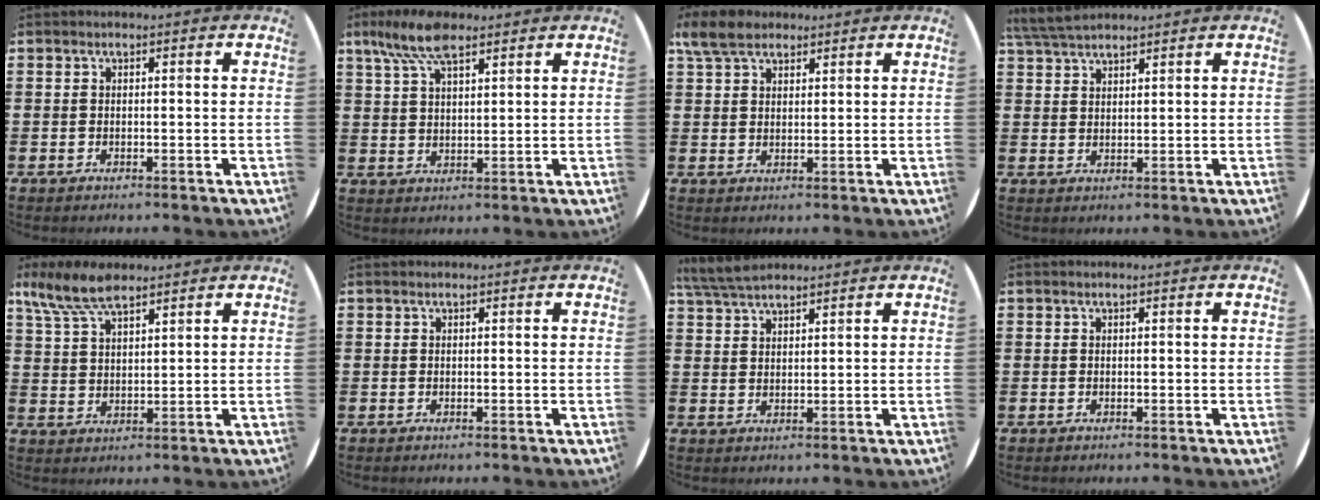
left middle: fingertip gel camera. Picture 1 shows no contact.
{"total": 7.8, "force": [5.4, 3.0, 4.7], "torque": [-0.098, -0.005, 0.097]}
{"total": 5.2, "force": [4.2, 2.2, 2.0], "torque": [-0.041, -0.002, 0.079]}
{"total": 4.5, "force": [4.1, 0.9, 1.6], "torque": [-0.041, -0.002, 0.076]}
{"total": 7.6, "force": [5.9, 2.8, 3.8], "torque": [-0.092, -0.009, 0.111]}
{"total": 0.0}
{"total": 4.8, "force": [4.3, 1.0, 1.7], "torque": [-0.043, -0.004, 0.081]}
{"total": 0.0}